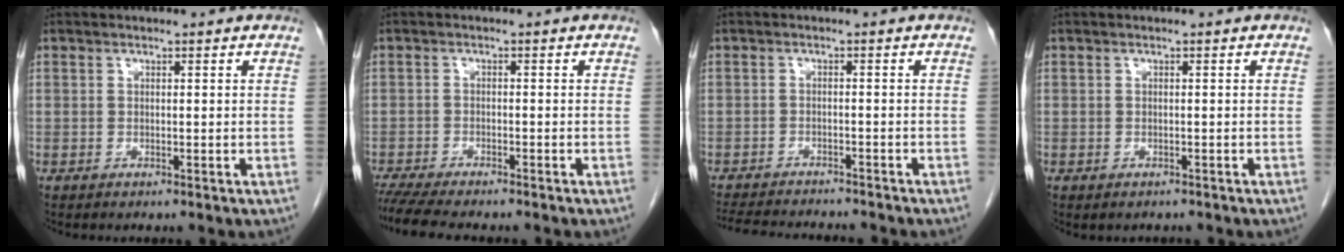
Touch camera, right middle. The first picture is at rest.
{"total": 8.5, "force": [-7.4, 1.0, 4.1], "torque": [-0.063, -0.014, -0.116]}
{"total": 11.9, "force": [-10.9, 1.9, 4.4], "torque": [-0.075, -0.009, -0.149]}
{"total": 0.9, "force": [-0.7, 0.5, 0.2], "torque": [-0.008, 0.000, -0.009]}